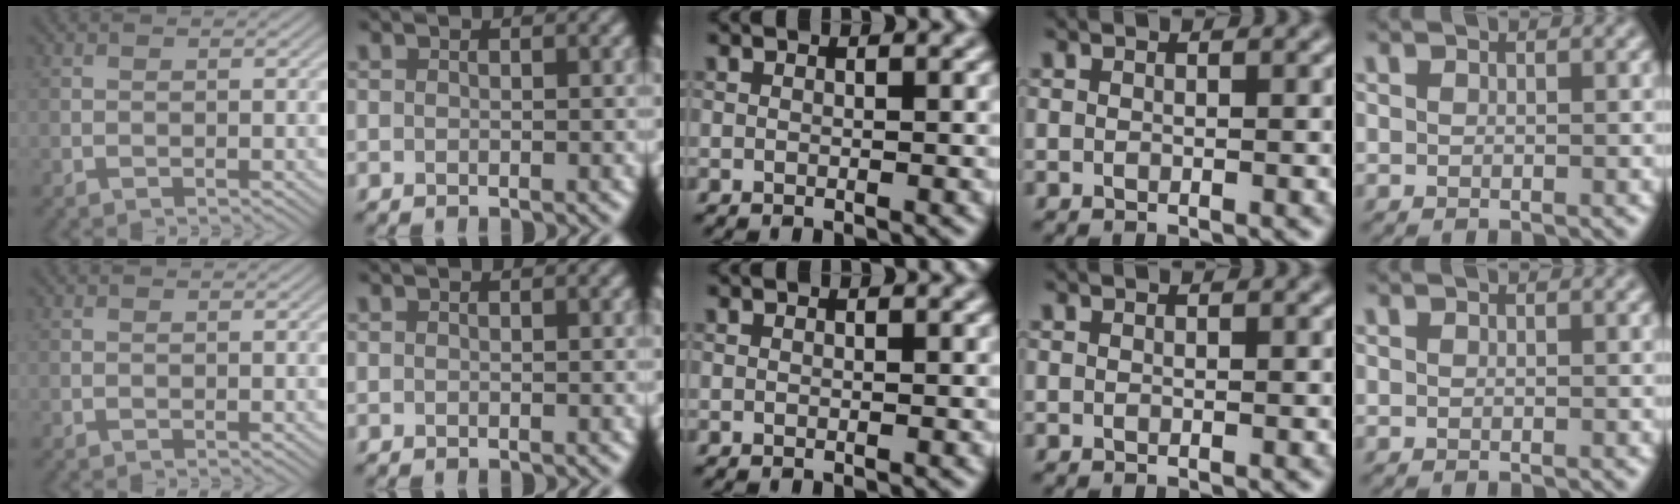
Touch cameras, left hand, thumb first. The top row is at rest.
{}